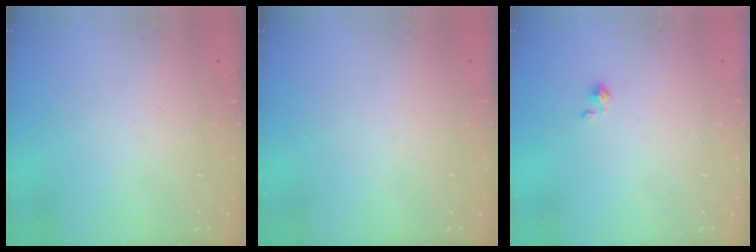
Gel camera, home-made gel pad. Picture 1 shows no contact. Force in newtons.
{"total": 0.0}
{"total": 2.3, "press": 2.2, "slide": 0.3}